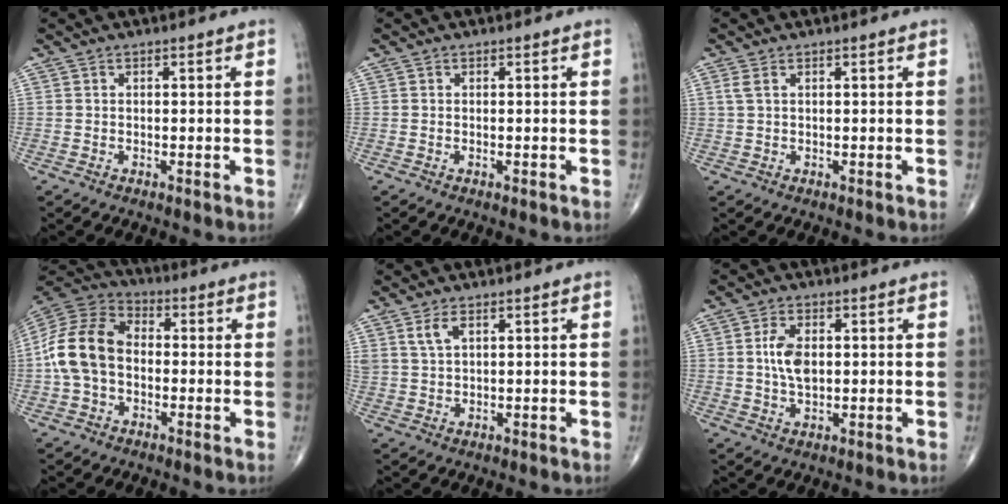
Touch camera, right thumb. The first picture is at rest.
{"total": 0.0}
{"total": 1.6, "force": [0.7, 0.8, 1.2], "torque": [-0.035, 0.012, 0.020]}
{"total": 13.9, "force": [-1.3, 9.8, 9.8], "torque": [-0.190, 0.037, -0.035]}
{"total": 3.4, "force": [1.8, 1.6, 2.4], "torque": [-0.048, -0.004, 0.041]}
{"total": 5.8, "force": [0.7, 3.3, 4.7], "torque": [-0.089, 0.000, 0.012]}